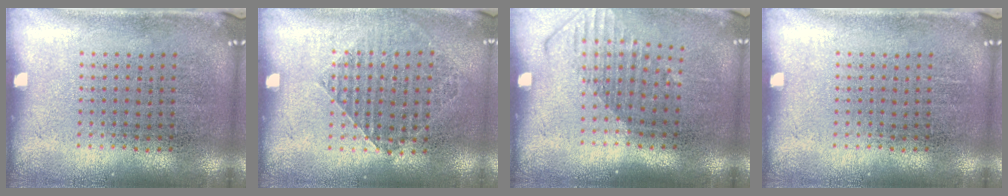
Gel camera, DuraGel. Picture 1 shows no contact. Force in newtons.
{"total": 1.0, "press": 1.0, "slide": 0.2}
{"total": 1.5, "press": 1.2, "slide": 1.0}
{"total": 0.0}